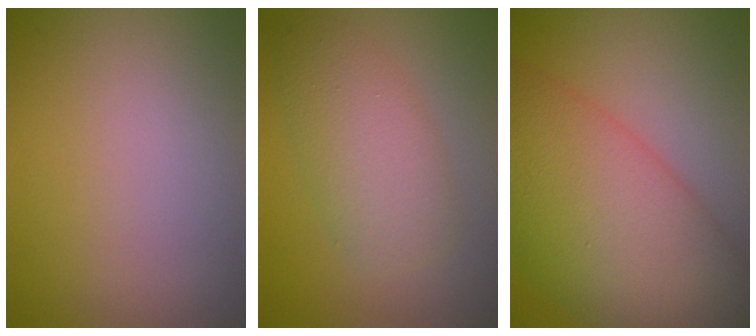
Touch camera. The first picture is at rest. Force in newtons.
{"total": 4.8, "press": 4.8, "slide": 0.1}
{"total": 11.5, "press": 11.5, "slide": 0.3}